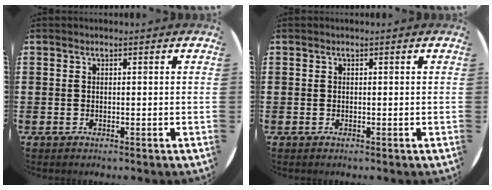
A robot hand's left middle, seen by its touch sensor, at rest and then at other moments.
{"total": 0.0}